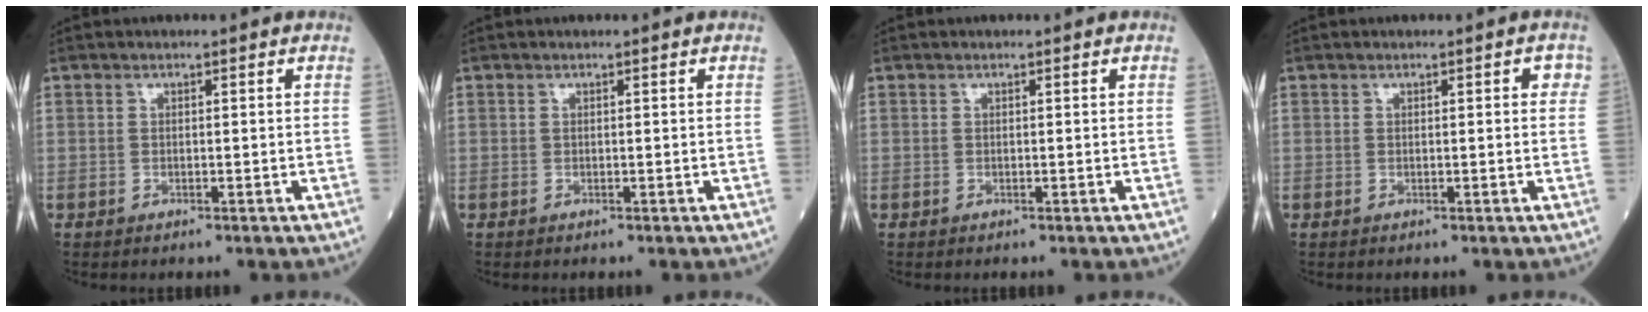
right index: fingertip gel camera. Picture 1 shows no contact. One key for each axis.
{"total": 0.0}
{"total": 0.0}
{"total": 1.7, "fx": 0.5, "fy": 0.7, "fz": 1.5, "tx": -0.013, "ty": 0.007, "tz": 0.005}